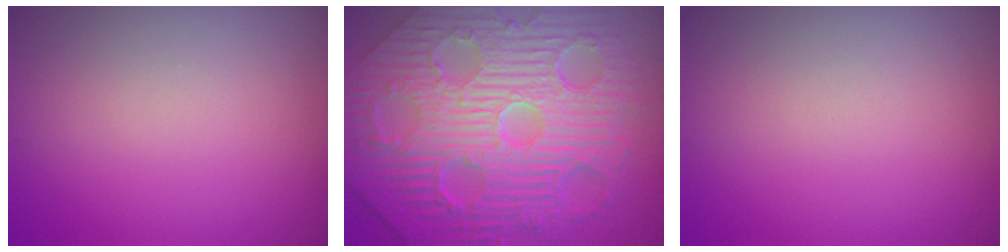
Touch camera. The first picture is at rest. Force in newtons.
{"total": 12.5, "press": 8.2, "slide": 9.4}
{"total": 0.0}